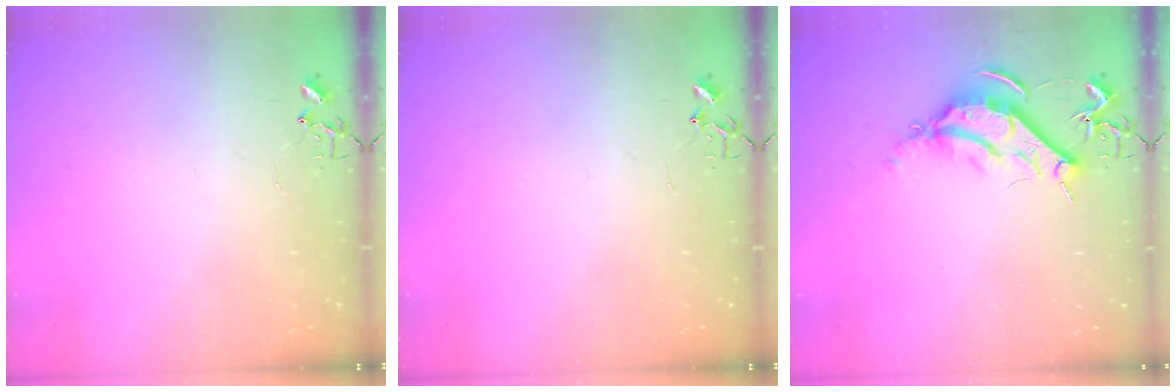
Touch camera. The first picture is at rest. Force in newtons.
{"total": 0.0}
{"total": 9.5, "press": 9.4, "slide": 1.0}